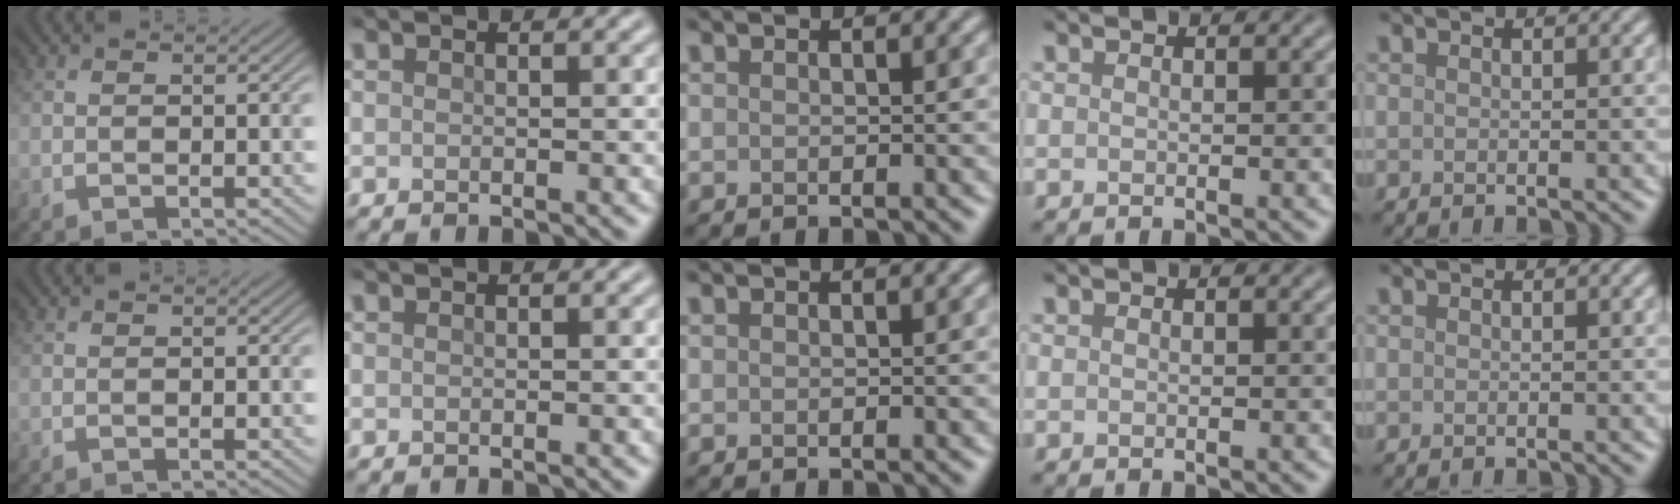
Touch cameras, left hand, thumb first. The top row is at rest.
{}